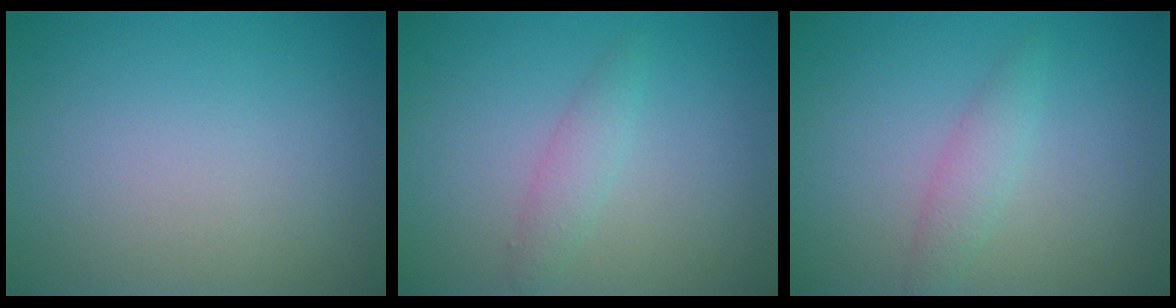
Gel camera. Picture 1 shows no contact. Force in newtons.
{"total": 1.7, "press": 1.7, "slide": 0.1}
{"total": 1.8, "press": 1.8, "slide": 0.0}